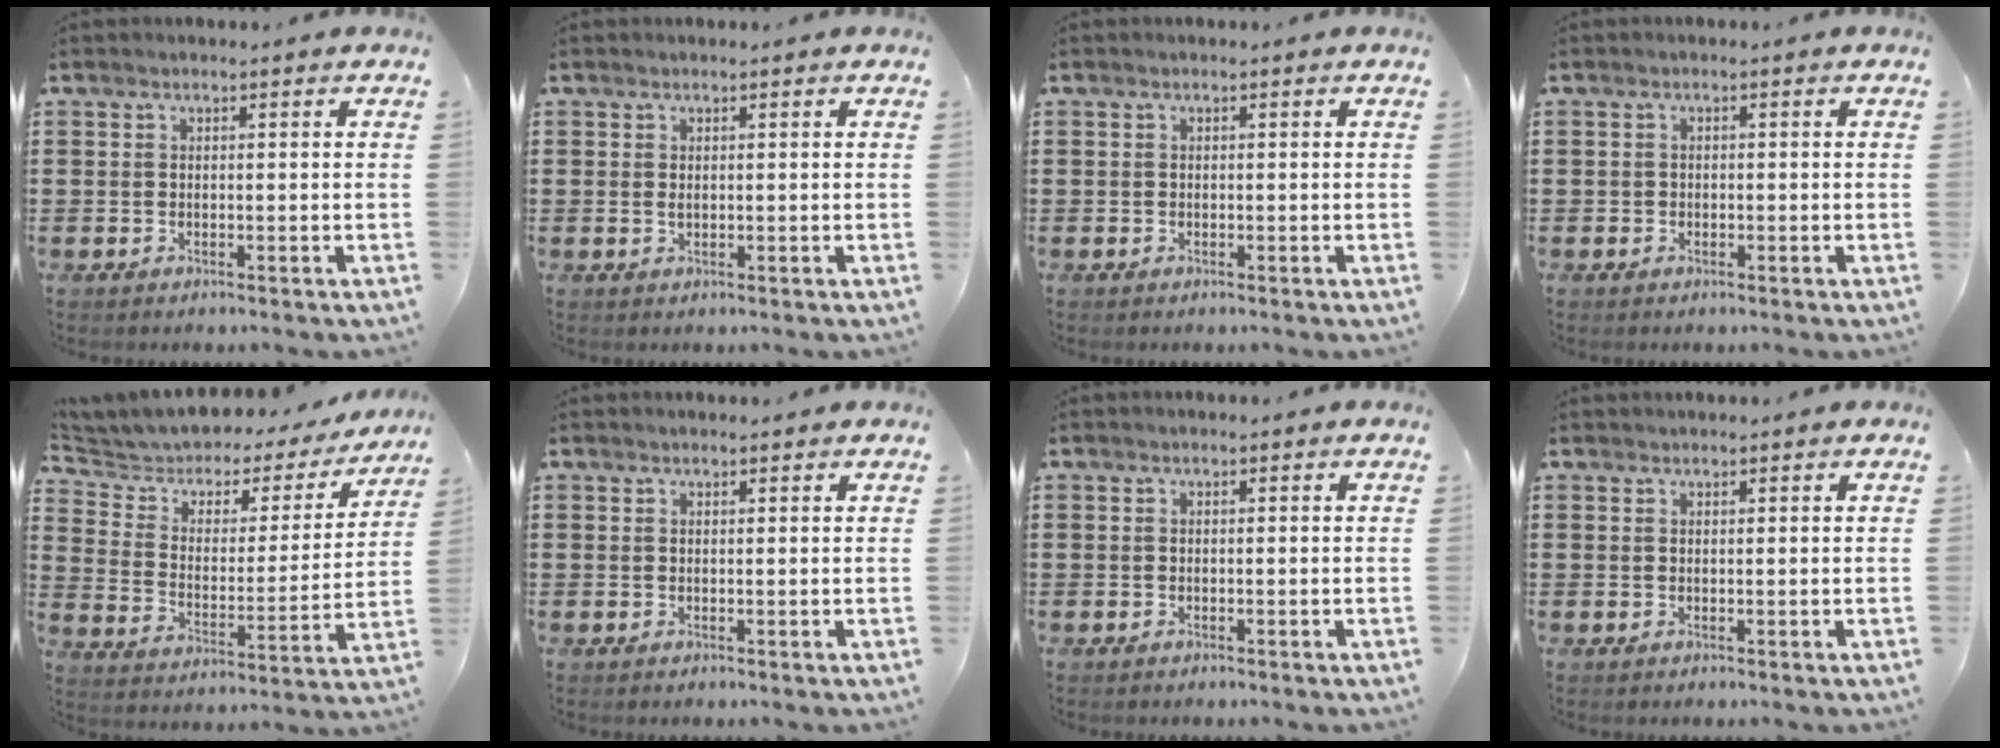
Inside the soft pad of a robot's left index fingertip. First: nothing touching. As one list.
[{"total": 0.7, "force": [0.2, 0.3, 0.5], "torque": [-0.012, 0.002, 0.004]}, {"total": 0.0}, {"total": 0.6, "force": [-0.1, 0.6, 0.1], "torque": [-0.005, 0.004, -0.003]}, {"total": 4.0, "force": [3.1, 2.4, 0.9], "torque": [-0.046, -0.028, 0.044]}, {"total": 0.7, "force": [0.7, 0.0, 0.1], "torque": [-0.004, -0.001, 0.014]}, {"total": 0.0}, {"total": 0.7, "force": [0.7, 0.0, 0.0], "torque": [-0.003, -0.001, 0.014]}]